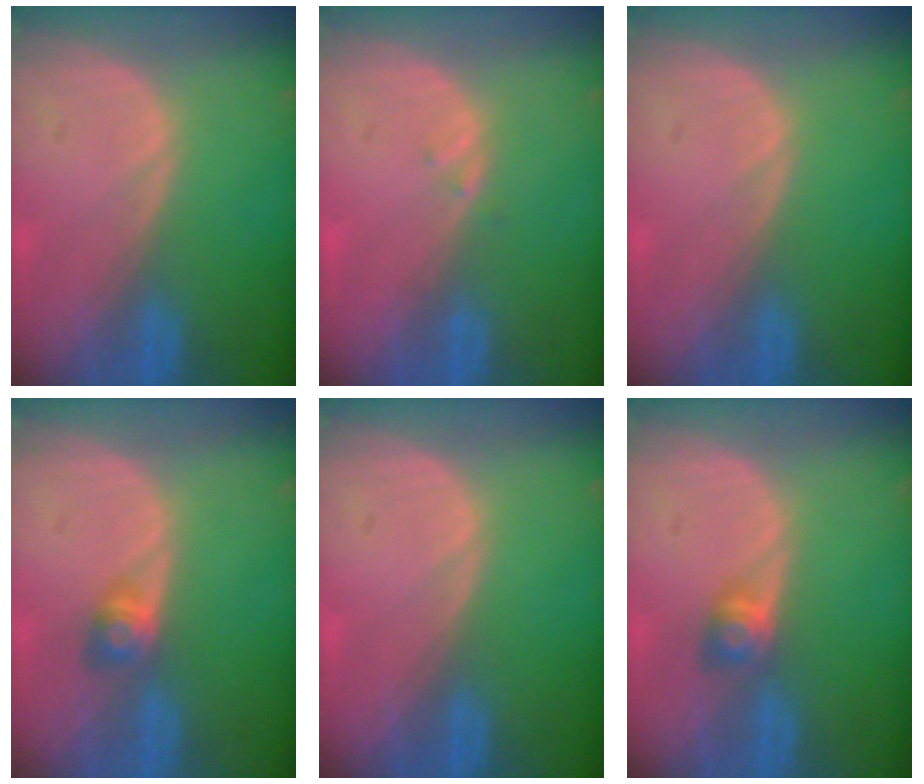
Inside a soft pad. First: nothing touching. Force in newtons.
{"total": 0.7, "press": 0.6, "slide": 0.3}
{"total": 0.0}
{"total": 2.7, "press": 2.5, "slide": 1.1}
{"total": 0.0}
{"total": 2.8, "press": 2.5, "slide": 1.3}